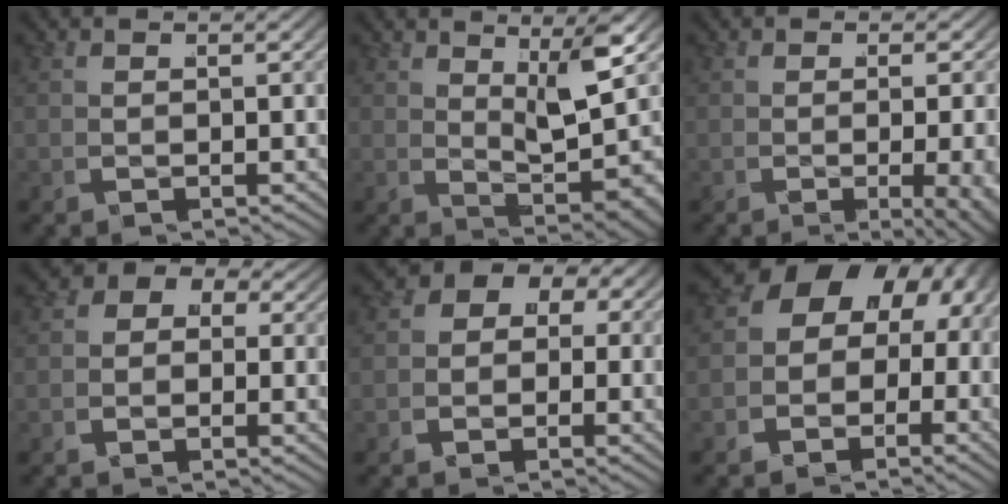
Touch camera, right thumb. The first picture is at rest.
{"total": 6.8, "force": [1.8, 2.2, 6.2], "torque": [-0.095, -0.009, 0.030]}
{"total": 5.1, "force": [-1.3, 1.4, 4.8], "torque": [-0.063, -0.007, -0.019]}
{"total": 3.3, "force": [-0.1, 3.0, 1.2], "torque": [-0.032, 0.005, -0.019]}
{"total": 3.6, "force": [0.0, 3.2, 1.7], "torque": [-0.046, 0.002, -0.011]}
{"total": 10.8, "force": [0.5, 8.7, 6.3], "torque": [-0.114, 0.005, -0.009]}